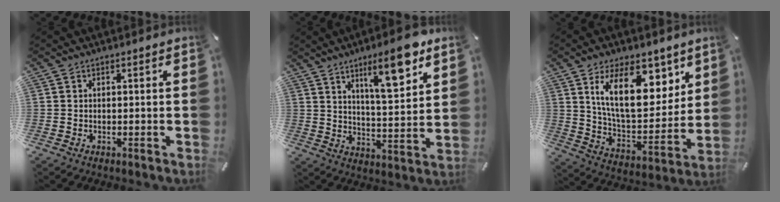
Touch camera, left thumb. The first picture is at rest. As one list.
[{"total": 13.7, "force": [8.6, 3.8, 9.9], "torque": [-0.136, -0.051, 0.136]}, {"total": 19.2, "force": [9.7, 10.1, 13.2], "torque": [-0.221, -0.031, 0.167]}]